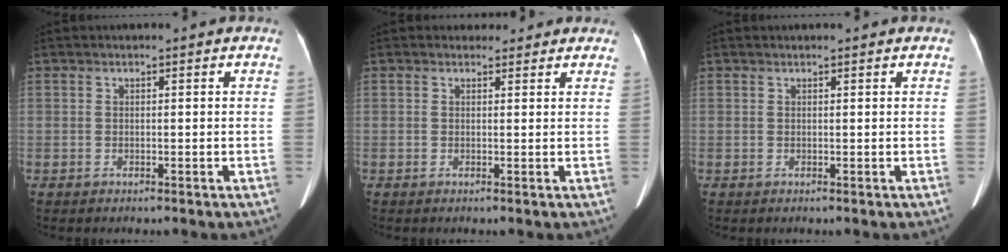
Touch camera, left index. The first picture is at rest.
{"total": 2.6, "force": [2.2, 1.3, 0.1], "torque": [0.002, 0.007, 0.021]}
{"total": 1.2, "force": [1.1, 0.1, 0.5], "torque": [-0.007, 0.018, 0.018]}